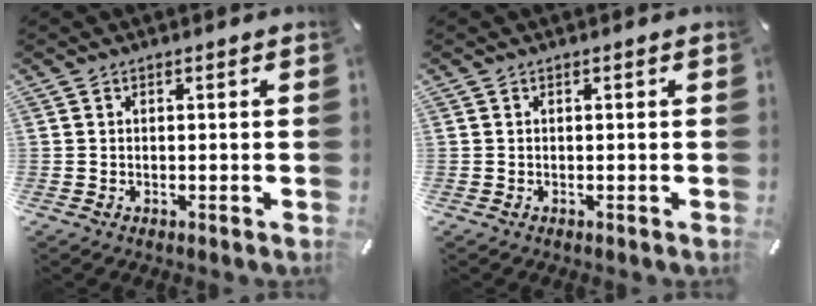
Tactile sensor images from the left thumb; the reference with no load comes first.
{"total": 0.0}